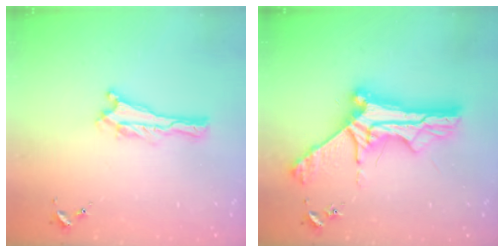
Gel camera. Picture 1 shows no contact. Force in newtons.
{"total": 11.2, "press": 11.2, "slide": 0.8}